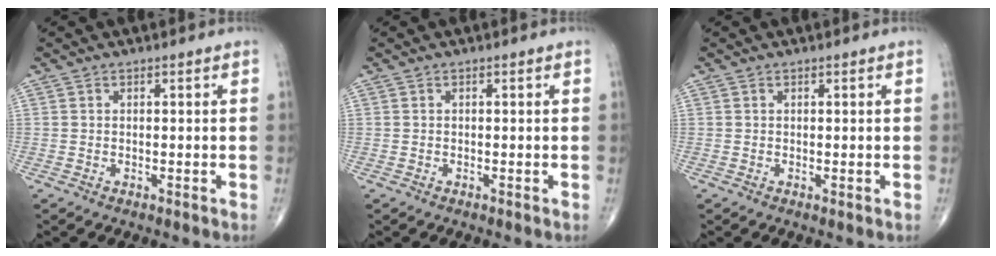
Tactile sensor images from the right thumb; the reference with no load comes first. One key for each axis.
{"total": 0.0}
{"total": 0.0}